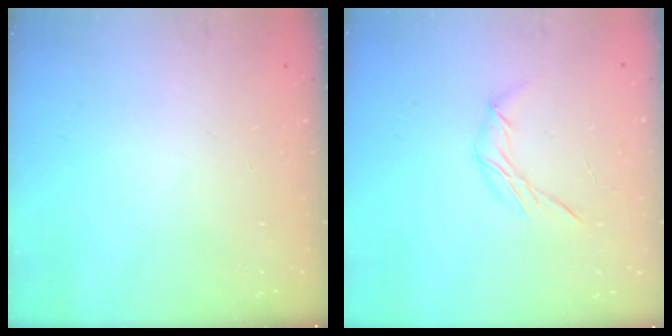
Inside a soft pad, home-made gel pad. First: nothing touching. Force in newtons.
{"total": 5.9, "press": 5.9, "slide": 0.3}